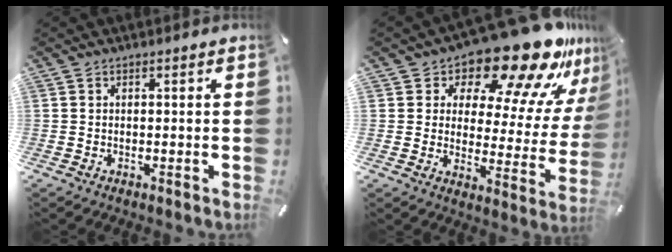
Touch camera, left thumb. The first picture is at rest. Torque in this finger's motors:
{"motor_torque": [2.51, 2.50, 1.47, -1.30, 0.08]}